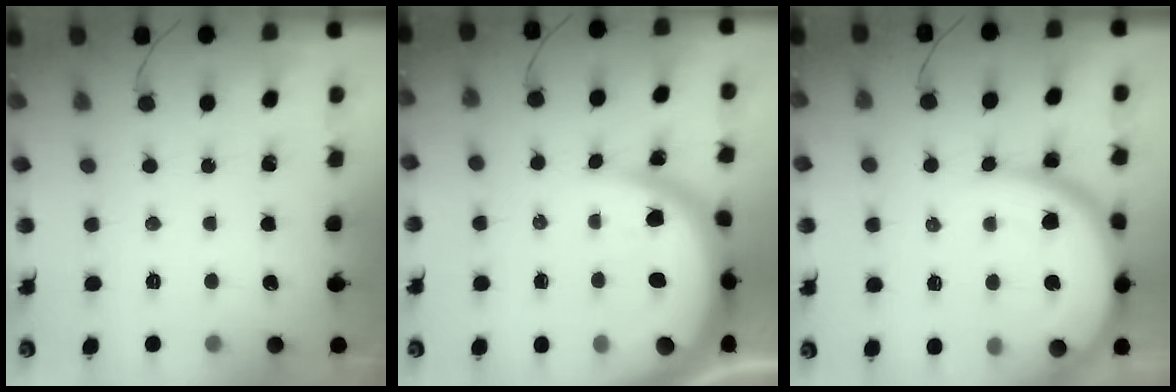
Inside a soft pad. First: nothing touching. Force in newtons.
{"total": 15.0, "press": 14.9, "slide": 1.6}
{"total": 14.1, "press": 14.0, "slide": 1.6}